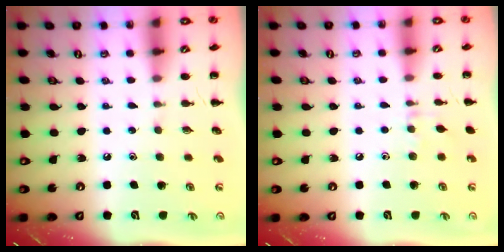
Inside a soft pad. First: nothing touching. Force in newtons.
{"total": 5.2, "press": 5.0, "slide": 1.3}